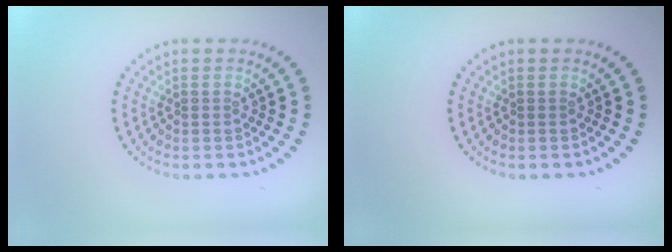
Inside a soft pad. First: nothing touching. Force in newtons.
{"total": 0.0}